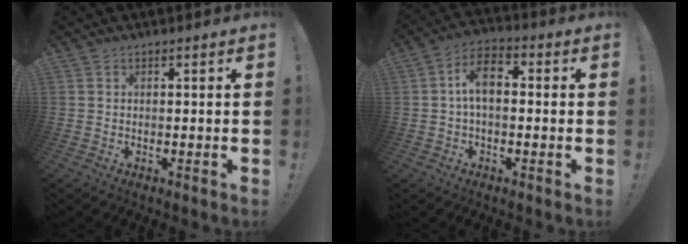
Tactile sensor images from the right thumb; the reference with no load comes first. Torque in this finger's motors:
{"motor_torque": [0.07, 0.18, -0.01, 0.12, 0.04]}